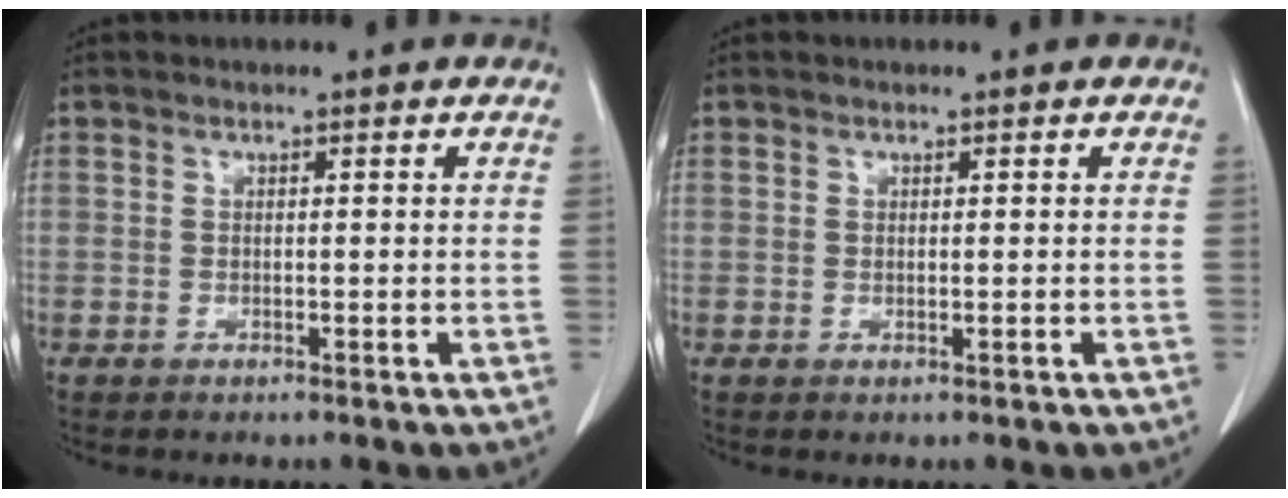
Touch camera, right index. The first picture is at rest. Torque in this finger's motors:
{"motor_torque": [0.00, 0.00, 0.00, 0.00]}